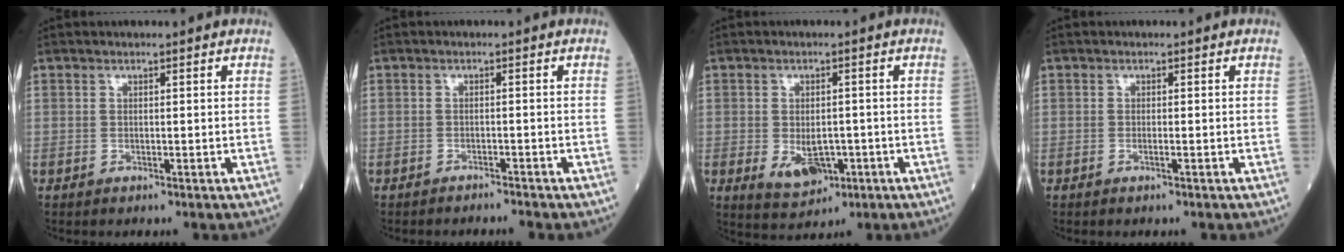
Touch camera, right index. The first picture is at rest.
{"total": 1.6, "force": [-1.6, -0.3, 0.0], "torque": [0.001, -0.003, -0.021]}
{"total": 5.6, "force": [-1.7, 3.3, 4.2], "torque": [-0.071, -0.006, -0.015]}
{"total": 0.7, "force": [-0.2, -0.1, 0.6], "torque": [-0.014, -0.001, -0.004]}